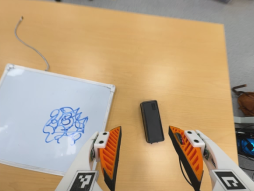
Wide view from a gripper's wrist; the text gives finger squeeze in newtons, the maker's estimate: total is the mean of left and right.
{"total": 0.0}